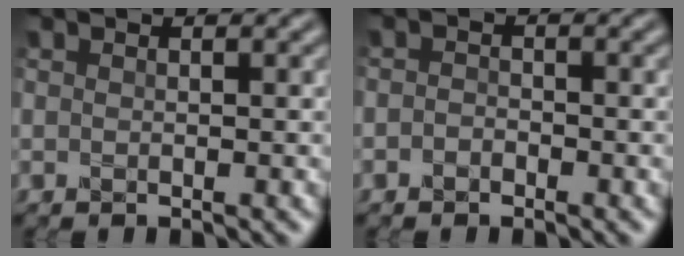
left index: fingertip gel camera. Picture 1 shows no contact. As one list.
[{"total": 0.7, "force": [-0.5, 0.4, 0.1], "torque": [-0.004, 0.004, -0.012]}]